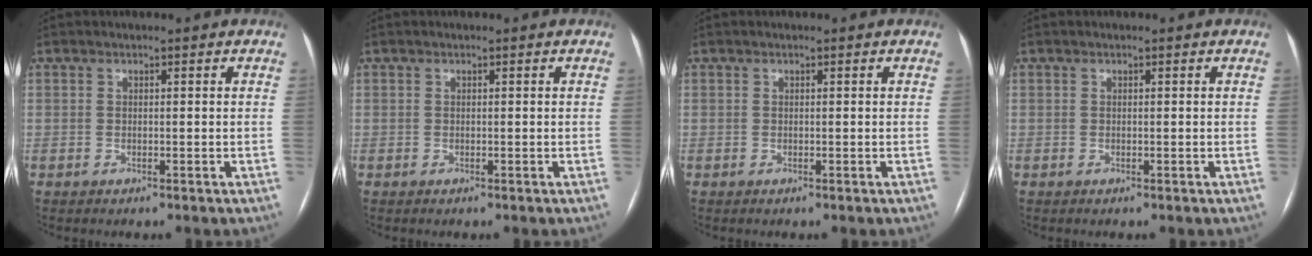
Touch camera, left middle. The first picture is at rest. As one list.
[{"total": 0.0}, {"total": 0.0}, {"total": 0.0}]